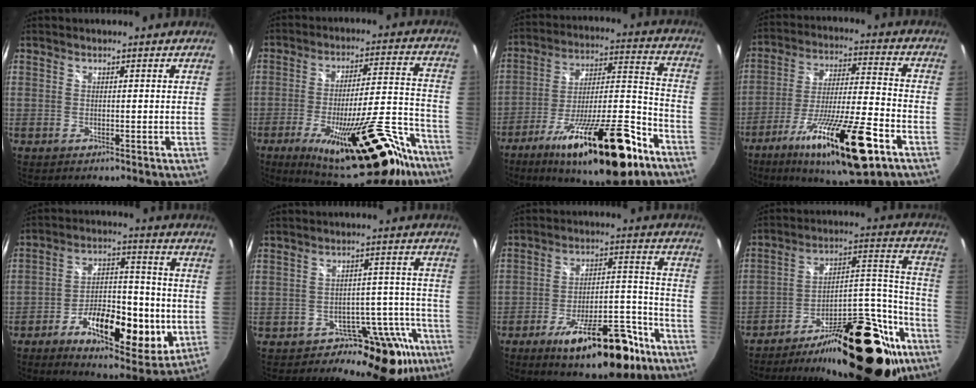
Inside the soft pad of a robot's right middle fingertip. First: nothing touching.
{"total": 26.3, "force": [-17.8, 7.7, 17.7], "torque": [-0.273, -0.013, -0.249]}
{"total": 27.1, "force": [-16.6, 6.9, 20.3], "torque": [-0.328, -0.020, -0.260]}
{"total": 22.0, "force": [-12.0, 3.9, 18.0], "torque": [-0.327, -0.042, -0.202]}
{"total": 18.2, "force": [-5.9, 7.8, 15.4], "torque": [-0.258, -0.004, -0.084]}
{"total": 13.1, "force": [-9.4, 7.9, 4.7], "torque": [-0.034, 0.034, -0.114]}
{"total": 18.7, "force": [-12.2, 6.6, 12.6], "torque": [-0.193, 0.004, -0.172]}
{"total": 29.9, "force": [-19.8, 11.4, 19.2], "torque": [-0.237, 0.045, -0.283]}